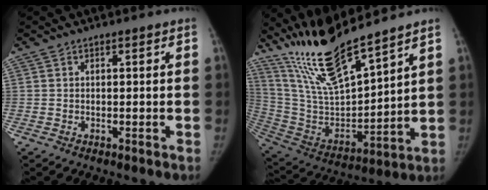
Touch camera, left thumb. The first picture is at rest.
{"total": 18.3, "force": [15.3, 2.1, 9.7], "torque": [-0.162, -0.082, 0.306]}